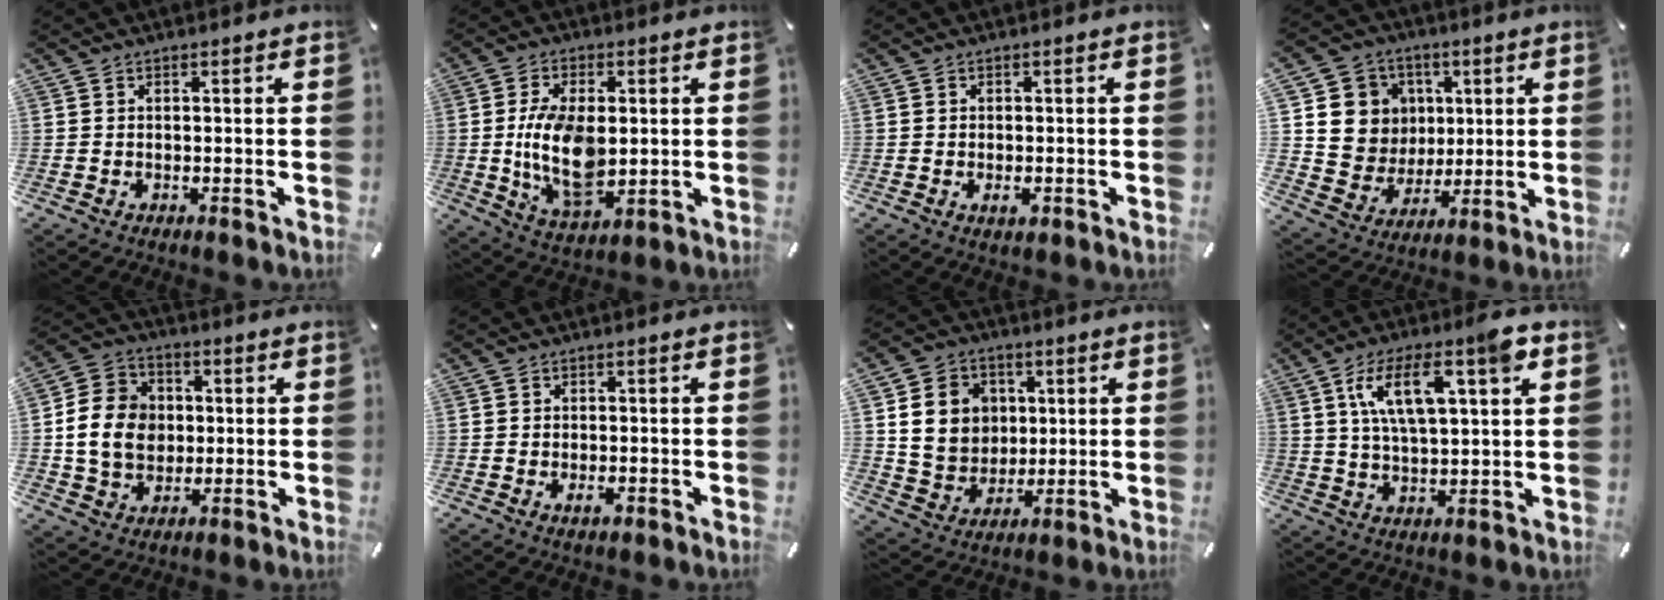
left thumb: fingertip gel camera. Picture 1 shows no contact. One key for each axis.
{"total": 14.0, "fx": 0.1, "fy": 8.1, "fz": 11.4, "tx": -0.235, "ty": -0.010, "tz": 0.003}
{"total": 1.9, "fx": -0.6, "fy": 1.2, "fz": 1.4, "tx": -0.025, "ty": 0.001, "tz": -0.009}
{"total": 12.1, "fx": 2.5, "fy": 11.7, "fz": 1.8, "tx": -0.027, "ty": -0.013, "tz": 0.059}
{"total": 11.7, "fx": 0.0, "fy": 10.2, "fz": 5.6, "tx": -0.113, "ty": 0.013, "tz": 0.001}
{"total": 2.0, "fx": -0.7, "fy": 1.1, "fz": 1.5, "tx": -0.026, "ty": 0.002, "tz": -0.012}
{"total": 12.1, "fx": 2.5, "fy": 10.8, "fz": 4.8, "tx": -0.094, "ty": 0.005, "tz": 0.053}
{"total": 13.6, "fx": 6.5, "fy": 4.7, "fz": 11.0, "tx": -0.192, "ty": -0.002, "tz": 0.109}